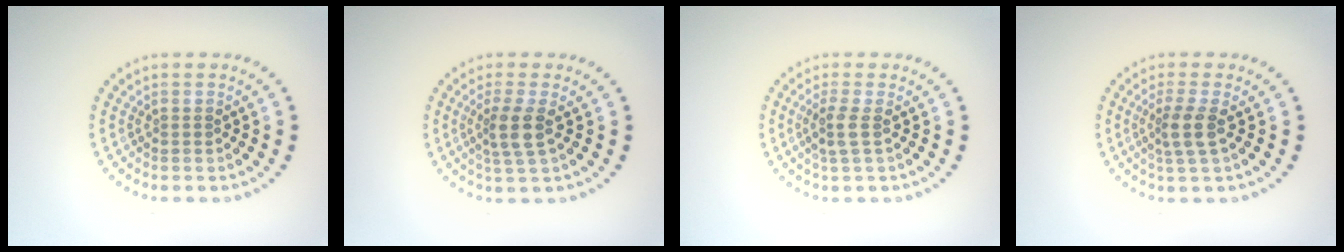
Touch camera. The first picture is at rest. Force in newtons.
{"total": 2.6, "press": 2.2, "slide": 1.5}
{"total": 1.8, "press": 1.5, "slide": 1.0}
{"total": 2.5, "press": 1.9, "slide": 1.6}